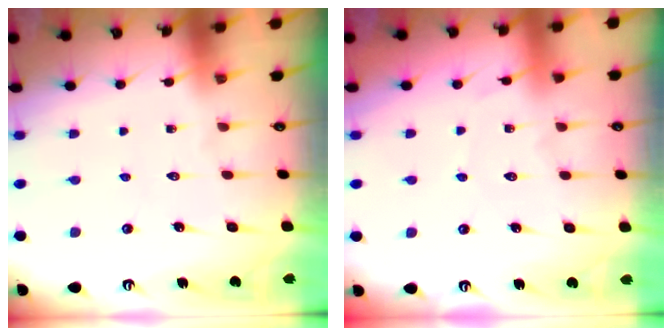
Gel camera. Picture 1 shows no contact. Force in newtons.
{"total": 2.6, "press": 2.5, "slide": 0.3}